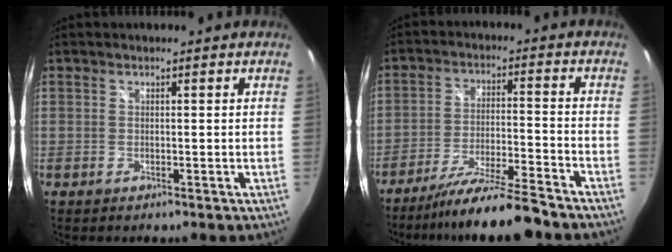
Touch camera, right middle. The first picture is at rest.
{"total": 12.0, "force": [-10.7, -0.5, 5.4], "torque": [-0.113, -0.015, -0.182]}